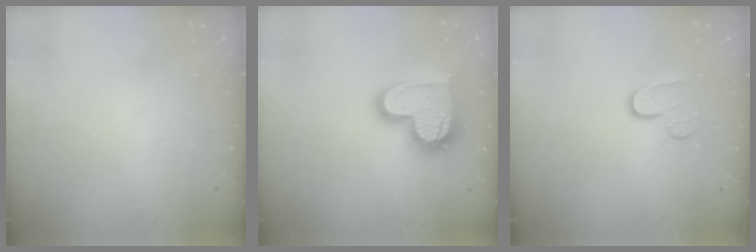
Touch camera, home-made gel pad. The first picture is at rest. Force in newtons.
{"total": 16.9, "press": 16.9, "slide": 1.3}
{"total": 7.9, "press": 7.9, "slide": 0.5}